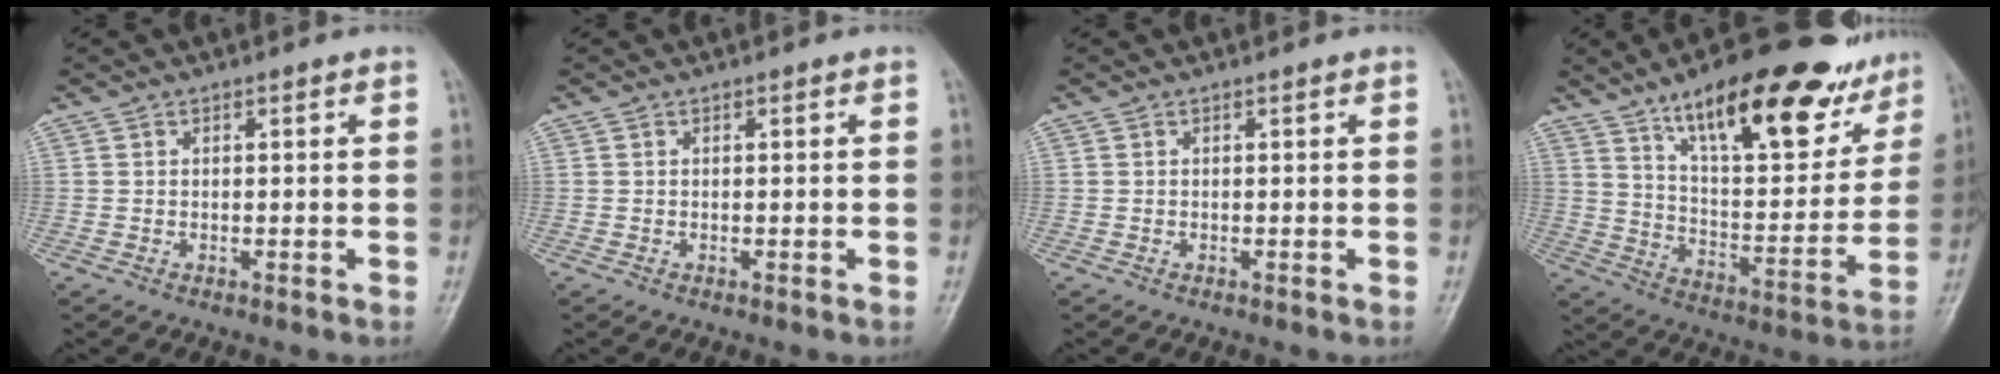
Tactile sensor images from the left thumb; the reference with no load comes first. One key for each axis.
{"total": 0.0}
{"total": 0.0}
{"total": 26.0, "fx": 16.6, "fy": 9.4, "fz": 17.6, "tx": -0.208, "ty": -0.049, "tz": 0.258}